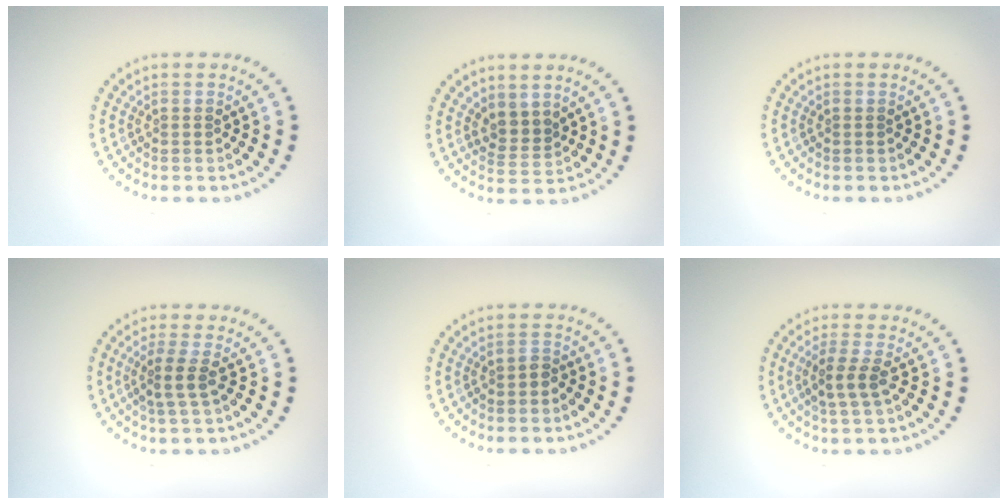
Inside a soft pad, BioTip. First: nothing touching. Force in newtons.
{"total": 2.0, "press": 1.3, "slide": 1.6}
{"total": 0.0}
{"total": 2.0, "press": 1.5, "slide": 1.4}
{"total": 0.9, "press": 0.7, "slide": 0.5}
{"total": 2.3, "press": 2.0, "slide": 1.1}